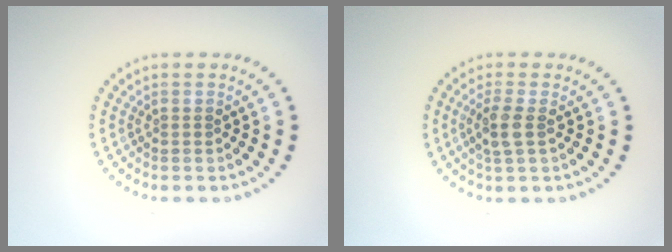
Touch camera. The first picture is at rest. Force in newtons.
{"total": 2.1, "press": 1.9, "slide": 0.8}